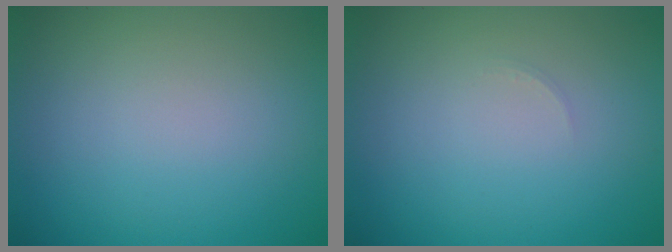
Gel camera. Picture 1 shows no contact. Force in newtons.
{"total": 0.6, "press": 0.6, "slide": 0.1}